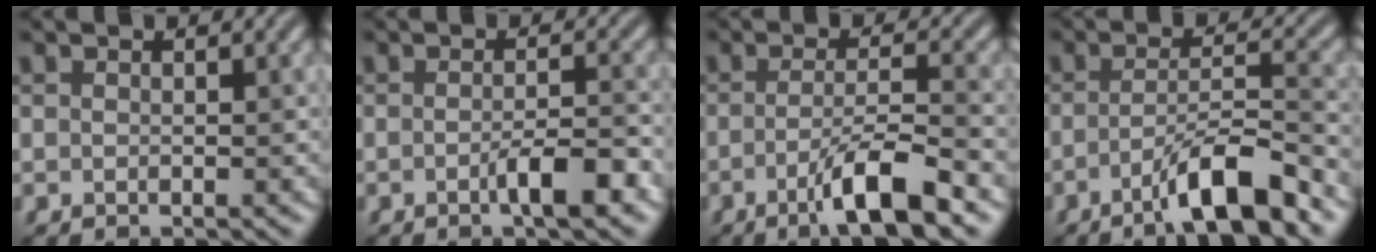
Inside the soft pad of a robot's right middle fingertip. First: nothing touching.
{"total": 3.2, "force": [-1.3, 0.6, 2.8], "torque": [-0.045, 0.006, -0.025]}
{"total": 6.0, "force": [-2.8, 0.9, 5.2], "torque": [-0.086, 0.004, -0.055]}
{"total": 6.4, "force": [-3.7, 1.0, 5.2], "torque": [-0.078, 0.012, -0.065]}